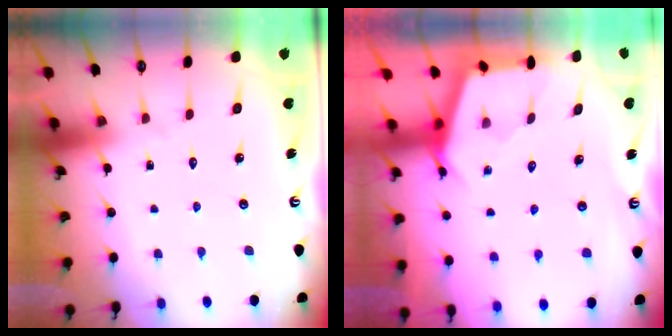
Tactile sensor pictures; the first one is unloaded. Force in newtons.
{"total": 2.9, "press": 2.9, "slide": 0.4}